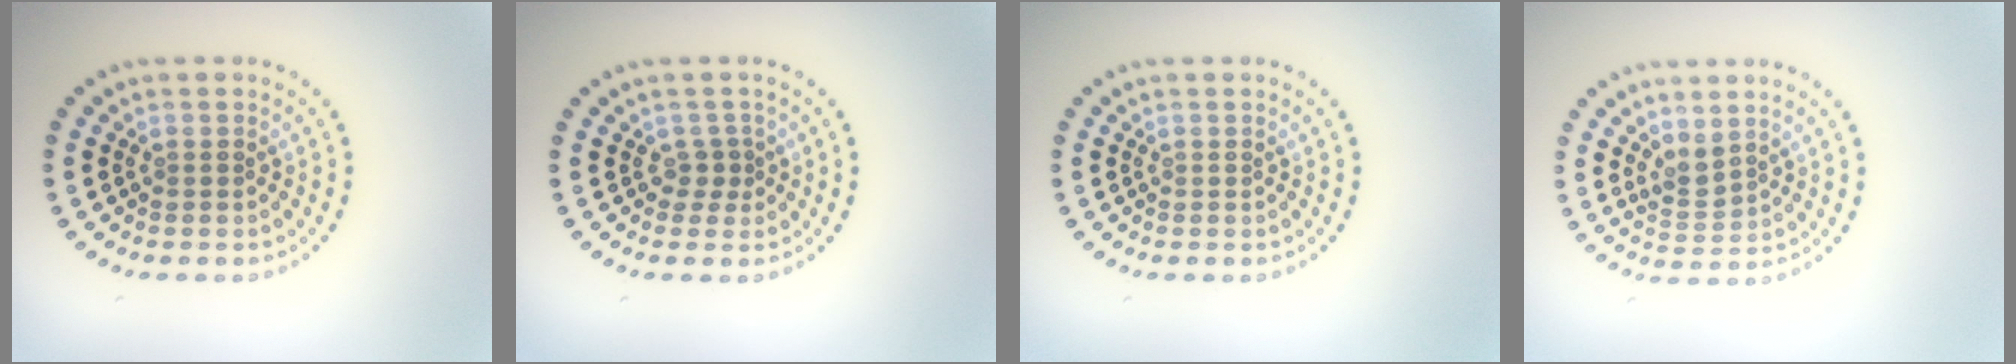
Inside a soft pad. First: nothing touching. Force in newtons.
{"total": 1.2, "press": 0.9, "slide": 0.8}
{"total": 0.0}
{"total": 1.7, "press": 1.4, "slide": 0.9}